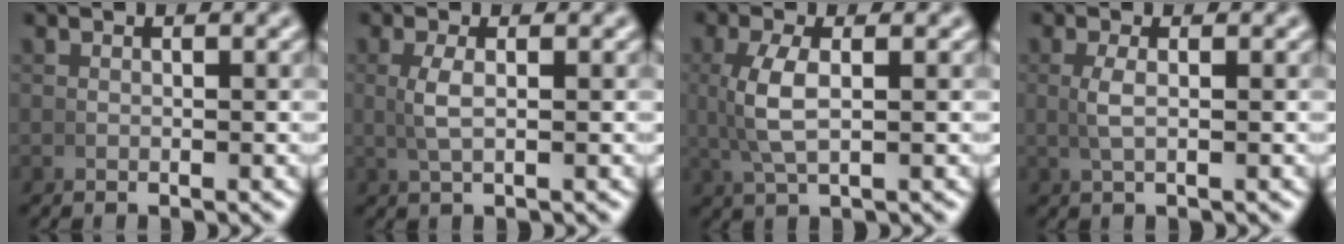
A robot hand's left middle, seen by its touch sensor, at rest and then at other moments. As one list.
[{"total": 1.8, "force": [0.3, 0.1, 1.8], "torque": [-0.041, 0.003, 0.011]}, {"total": 3.5, "force": [0.4, 1.0, 3.3], "torque": [-0.076, 0.003, 0.014]}, {"total": 1.5, "force": [0.2, 0.0, 1.5], "torque": [-0.036, 0.002, 0.009]}]